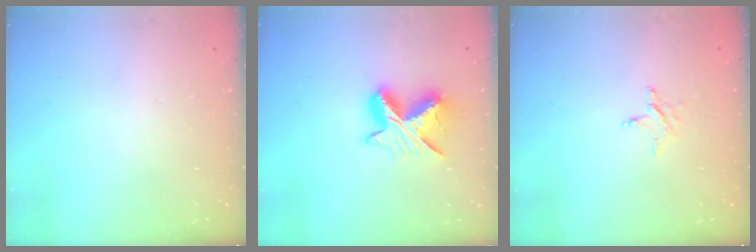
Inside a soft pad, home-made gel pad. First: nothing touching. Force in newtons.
{"total": 10.3, "press": 10.3, "slide": 0.7}
{"total": 2.8, "press": 2.8, "slide": 0.3}